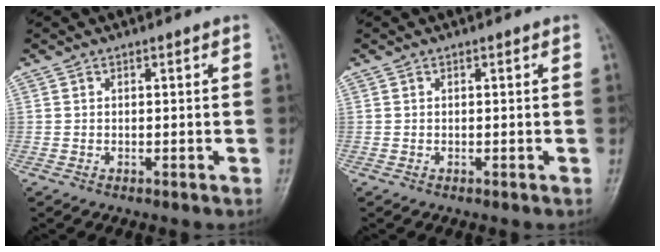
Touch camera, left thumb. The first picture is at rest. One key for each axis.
{"total": 0.0}